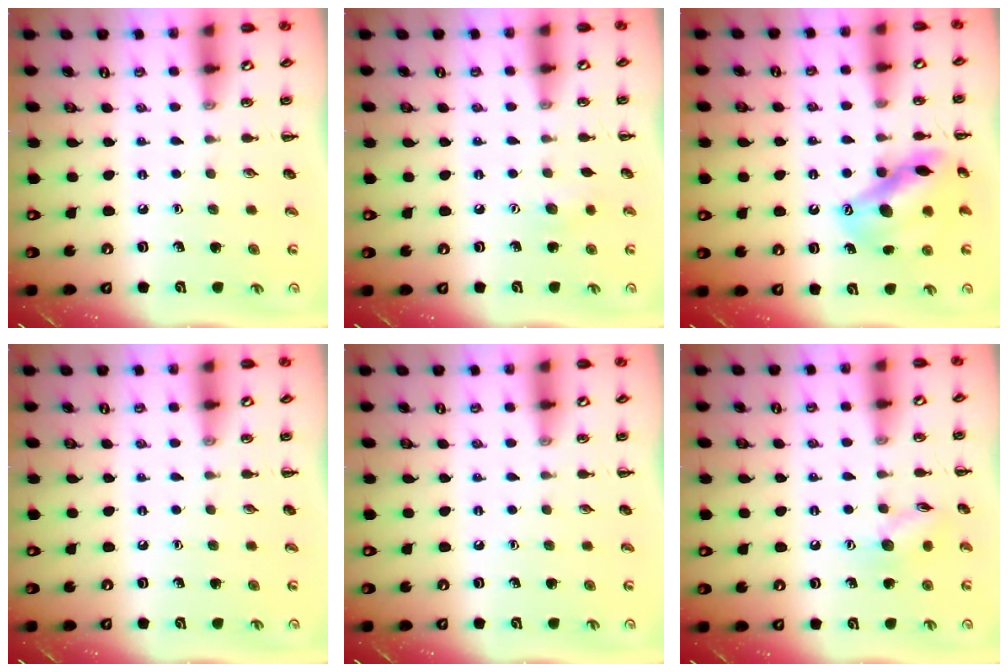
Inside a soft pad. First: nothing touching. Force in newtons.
{"total": 5.7, "press": 5.6, "slide": 1.0}
{"total": 14.1, "press": 13.6, "slide": 3.7}
{"total": 0.0}
{"total": 0.0}
{"total": 8.1, "press": 8.1, "slide": 0.8}